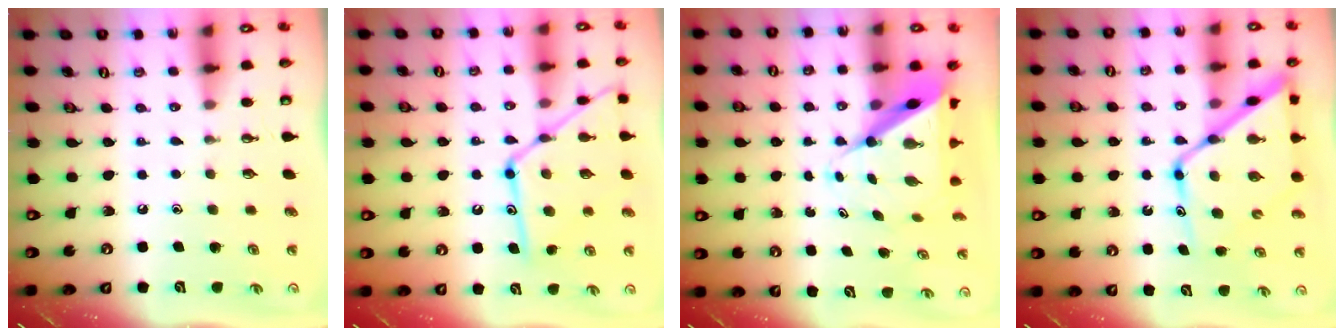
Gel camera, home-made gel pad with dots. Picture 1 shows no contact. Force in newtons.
{"total": 17.0, "press": 16.9, "slide": 1.2}
{"total": 9.8, "press": 9.8, "slide": 0.8}
{"total": 15.7, "press": 15.6, "slide": 1.3}